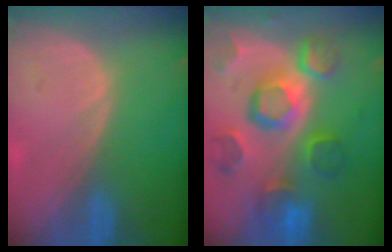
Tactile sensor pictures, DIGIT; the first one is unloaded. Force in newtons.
{"total": 12.1, "press": 10.5, "slide": 5.9}